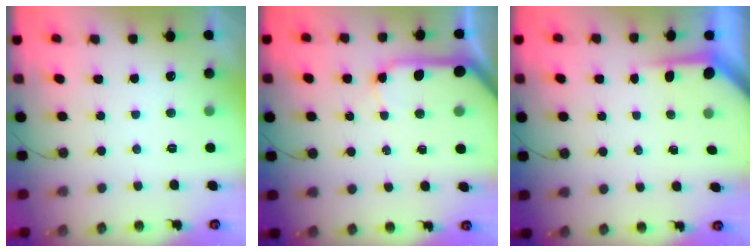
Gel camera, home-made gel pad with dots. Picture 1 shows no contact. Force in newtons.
{"total": 11.7, "press": 11.6, "slide": 1.6}
{"total": 3.9, "press": 3.9, "slide": 0.4}